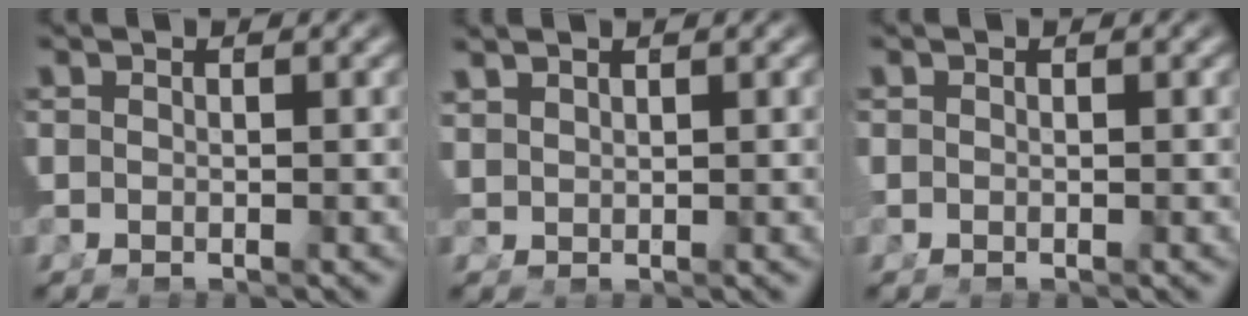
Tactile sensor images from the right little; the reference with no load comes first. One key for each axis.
{"total": 1.5, "fx": 1.4, "fy": 0.2, "fz": 0.6, "tx": -0.006, "ty": 0.005, "tz": 0.031}
{"total": 0.7, "fx": 0.0, "fy": 0.6, "fz": 0.4, "tx": -0.015, "ty": -0.004, "tz": 0.001}